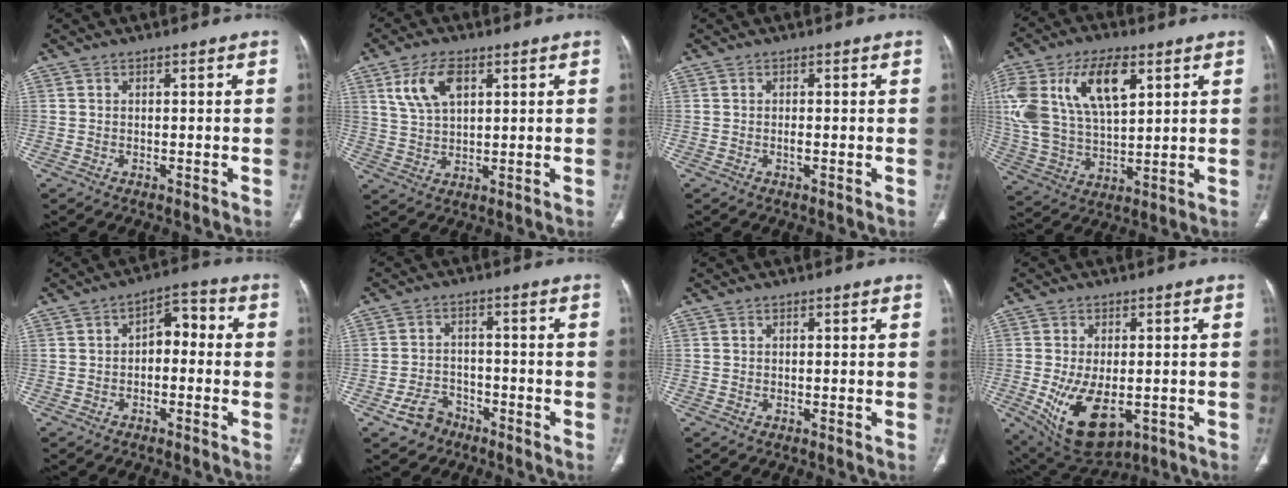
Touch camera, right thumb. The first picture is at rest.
{"total": 8.2, "force": [3.5, 4.4, 6.0], "torque": [-0.112, -0.005, 0.072]}
{"total": 0.9, "force": [-0.2, 0.3, 0.8], "torque": [-0.016, -0.001, -0.004]}
{"total": 21.0, "force": [7.7, 11.0, 16.2], "torque": [-0.328, -0.002, 0.147]}
{"total": 5.9, "force": [-0.5, 3.7, 4.5], "torque": [-0.044, 0.034, -0.020]}
{"total": 5.4, "force": [-3.5, 3.8, 1.5], "torque": [-0.016, 0.029, -0.058]}
{"total": 0.0}
{"total": 12.7, "force": [-3.1, 7.1, 10.1], "torque": [-0.171, -0.009, -0.028]}